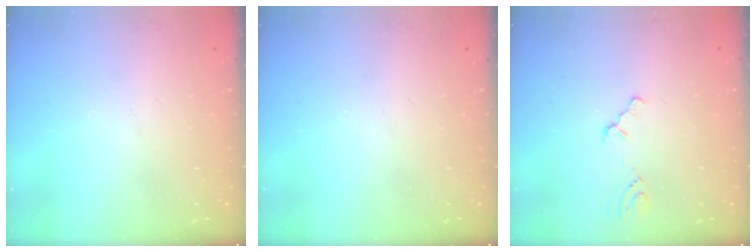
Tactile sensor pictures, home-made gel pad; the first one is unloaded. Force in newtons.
{"total": 0.0}
{"total": 1.2, "press": 1.1, "slide": 0.3}